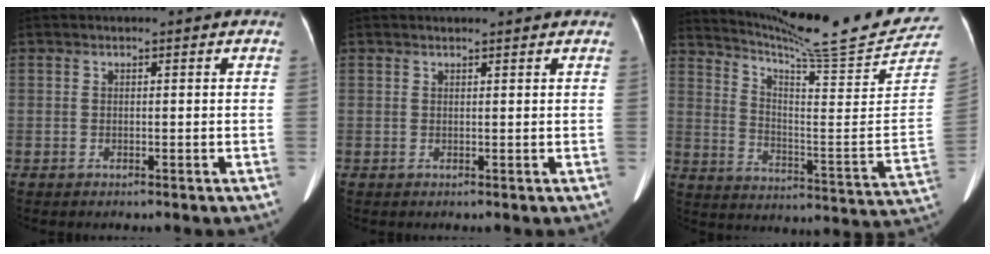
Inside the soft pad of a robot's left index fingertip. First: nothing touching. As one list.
[{"total": 2.4, "force": [2.3, 0.2, 0.7], "torque": [-0.012, 0.013, 0.029]}, {"total": 22.1, "force": [20.0, -2.2, 9.2], "torque": [-0.161, -0.103, 0.281]}]